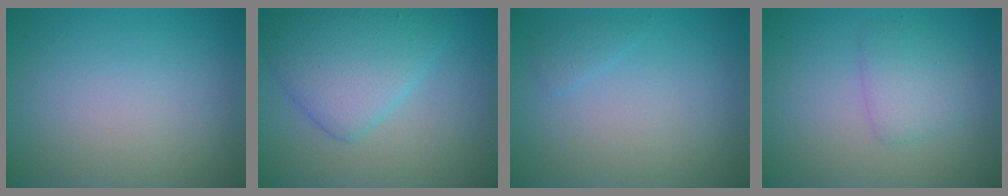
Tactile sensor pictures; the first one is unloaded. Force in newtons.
{"total": 5.4, "press": 5.4, "slide": 0.2}
{"total": 0.9, "press": 0.9, "slide": 0.1}
{"total": 2.3, "press": 2.3, "slide": 0.1}